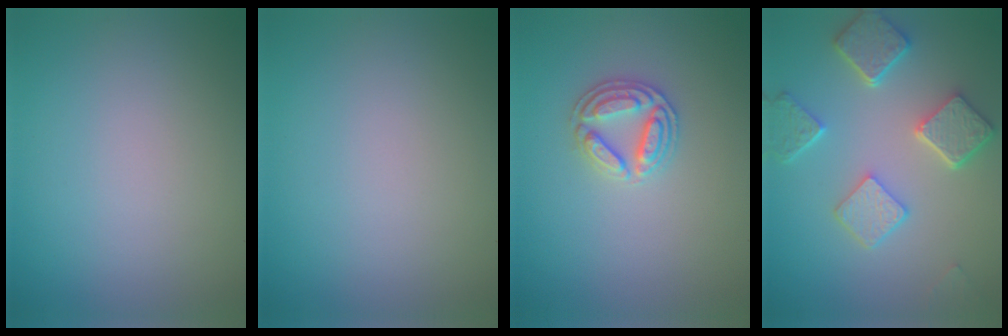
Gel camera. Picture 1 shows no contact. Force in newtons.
{"total": 0.0}
{"total": 2.8, "press": 2.8, "slide": 0.3}
{"total": 5.8, "press": 4.5, "slide": 3.6}